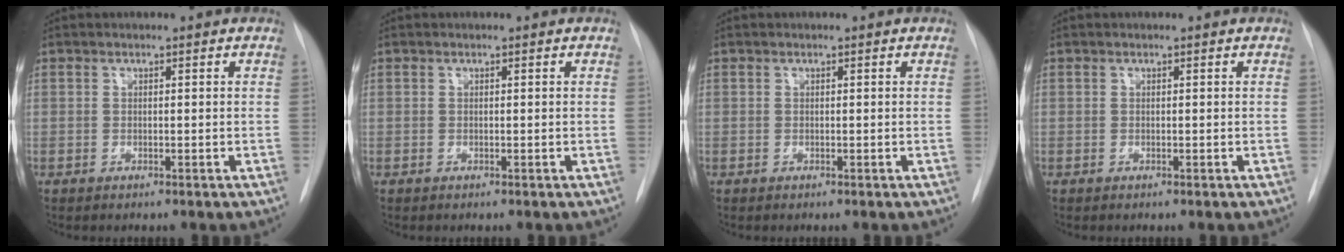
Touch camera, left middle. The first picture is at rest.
{"total": 0.0}
{"total": 0.0}
{"total": 0.0}